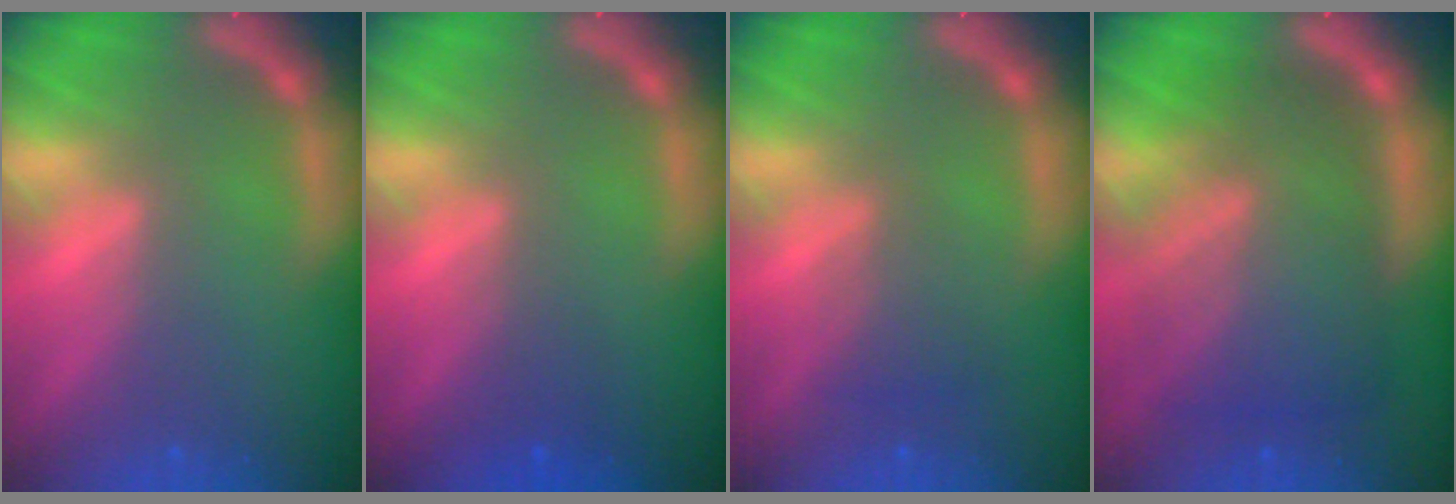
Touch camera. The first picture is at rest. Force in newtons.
{"total": 1.5}
{"total": 2.0}
{"total": 10.0}